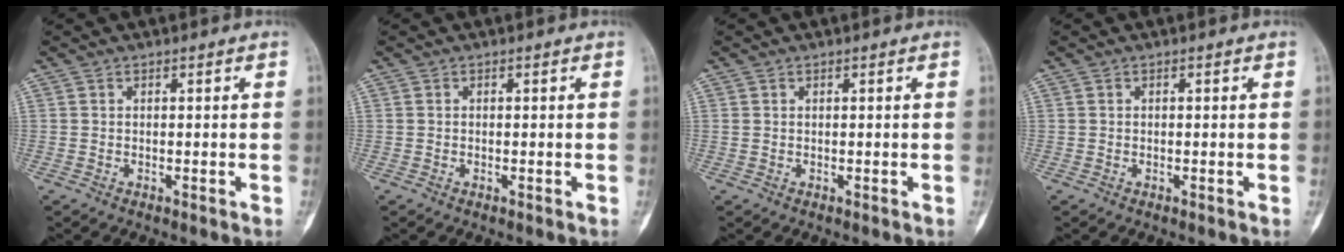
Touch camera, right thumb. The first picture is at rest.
{"total": 0.0}
{"total": 0.0}
{"total": 0.0}